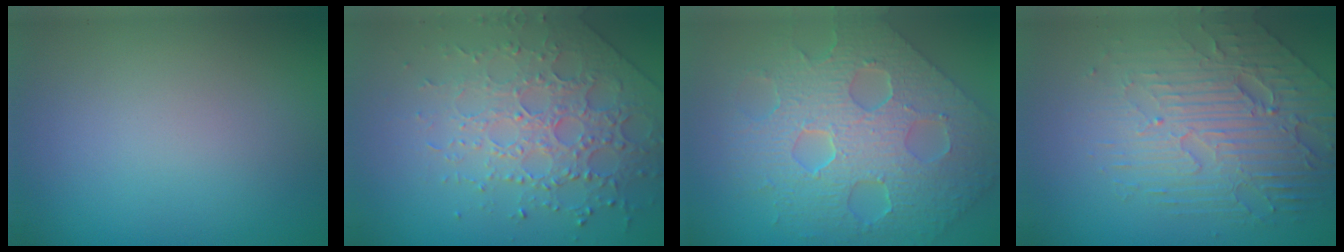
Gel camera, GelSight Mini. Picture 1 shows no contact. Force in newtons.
{"total": 4.3, "press": 4.3, "slide": 0.9}
{"total": 8.4, "press": 6.7, "slide": 5.0}
{"total": 6.4, "press": 4.8, "slide": 4.4}